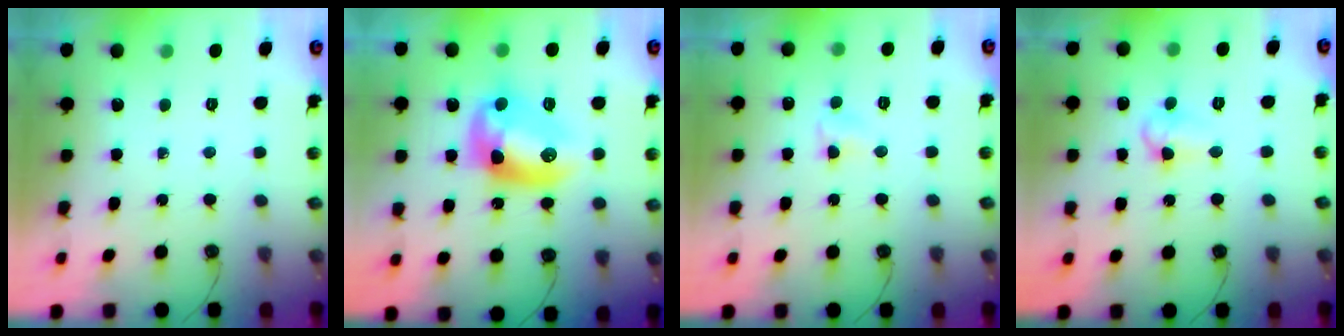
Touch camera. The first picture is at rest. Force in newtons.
{"total": 12.9, "press": 12.9, "slide": 1.0}
{"total": 3.6, "press": 3.5, "slide": 0.5}
{"total": 6.1, "press": 6.0, "slide": 1.0}